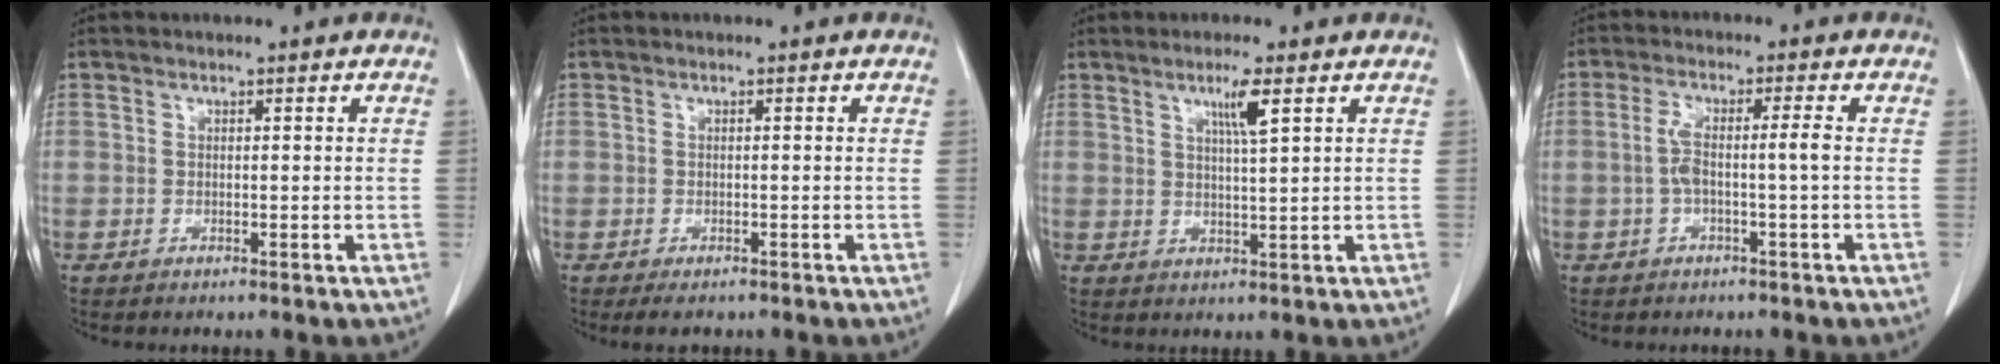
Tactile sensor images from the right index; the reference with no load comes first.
{"total": 1.6, "force": [-1.0, 1.1, 0.7], "torque": [-0.007, 0.001, -0.007]}
{"total": 4.2, "force": [2.1, -0.3, 3.6], "torque": [-0.064, -0.006, 0.039]}
{"total": 4.4, "force": [-0.5, 0.1, 4.4], "torque": [-0.094, 0.016, -0.006]}